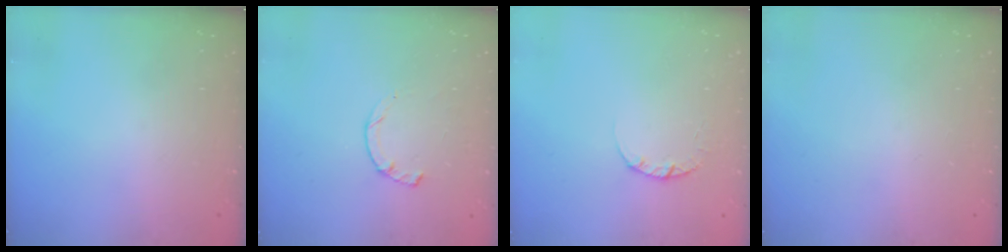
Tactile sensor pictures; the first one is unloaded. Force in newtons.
{"total": 2.3, "press": 2.3, "slide": 0.4}
{"total": 2.4, "press": 2.3, "slide": 0.3}
{"total": 0.0}